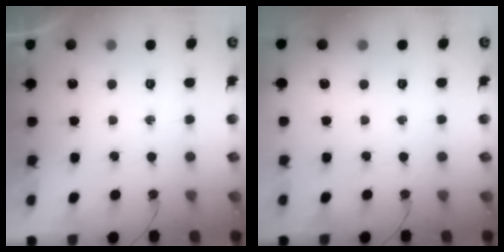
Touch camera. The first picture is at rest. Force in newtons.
{"total": 0.0}